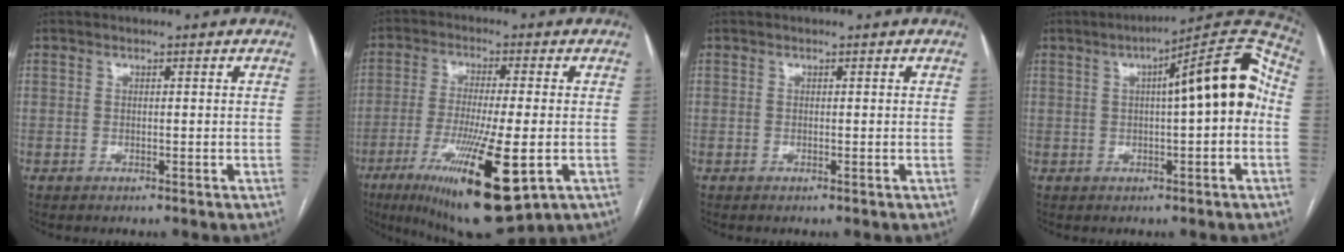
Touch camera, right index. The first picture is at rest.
{"total": 17.1, "force": [-6.5, 2.5, 15.6], "torque": [-0.264, -0.046, -0.100]}
{"total": 0.0}
{"total": 12.8, "force": [1.2, 2.0, 12.6], "torque": [-0.171, 0.043, 0.013]}